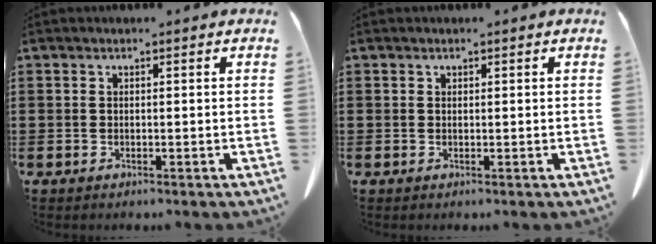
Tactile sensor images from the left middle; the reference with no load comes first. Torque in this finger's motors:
{"motor_torque": [-0.21, 0.42, -0.01, -0.01]}